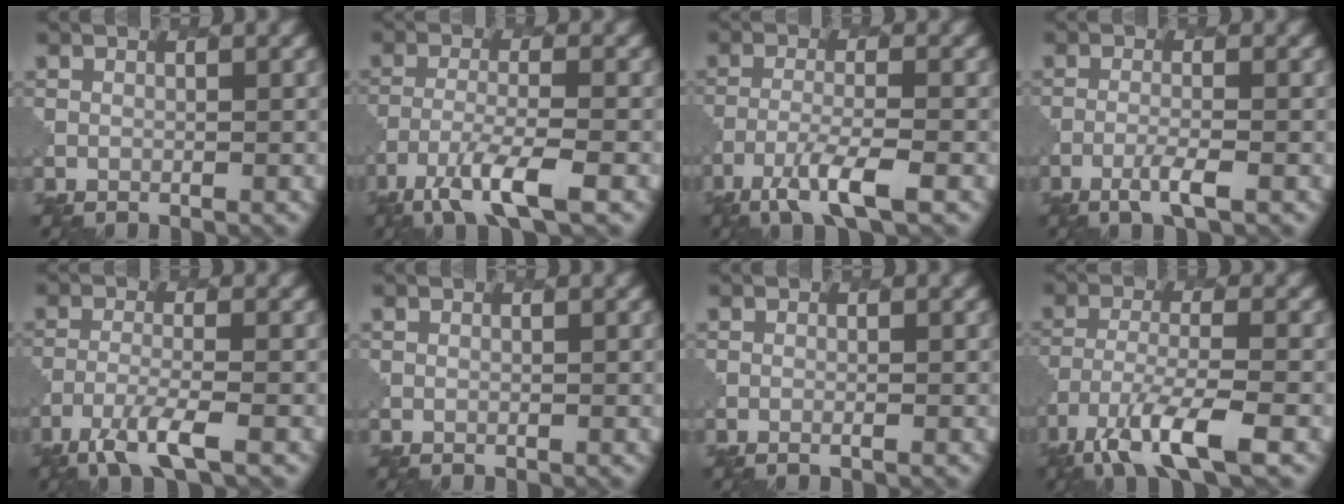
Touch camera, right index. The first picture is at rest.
{"total": 5.7, "force": [-3.5, 1.1, 4.3], "torque": [-0.080, -0.008, -0.069]}
{"total": 4.8, "force": [-2.9, 0.9, 3.6], "torque": [-0.069, -0.007, -0.060]}
{"total": 2.2, "force": [-1.2, 0.2, 1.9], "torque": [-0.034, 0.000, -0.030]}
{"total": 4.2, "force": [-2.8, 0.7, 3.1], "torque": [-0.063, -0.008, -0.060]}
{"total": 0.0}
{"total": 0.5, "force": [-0.2, 0.1, 0.5], "torque": [-0.005, 0.000, -0.006]}
{"total": 7.3, "force": [-4.4, 1.7, 5.5], "torque": [-0.103, -0.009, -0.083]}